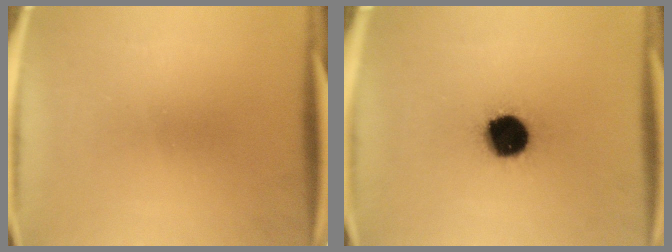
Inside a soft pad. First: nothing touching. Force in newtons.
{"total": 15.2}